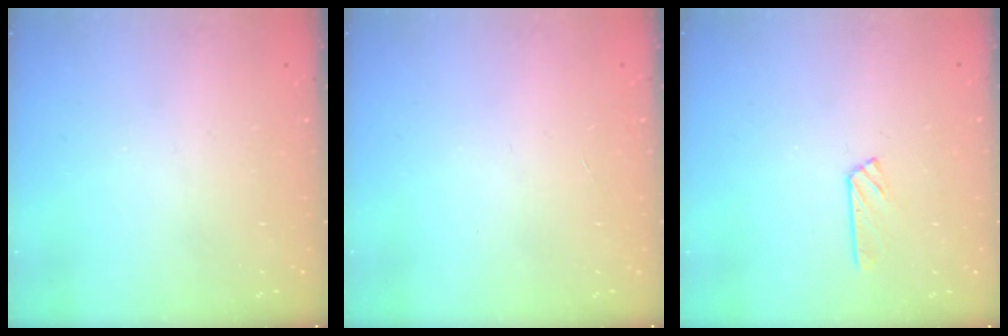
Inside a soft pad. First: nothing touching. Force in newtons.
{"total": 0.0}
{"total": 2.9, "press": 2.9, "slide": 0.3}